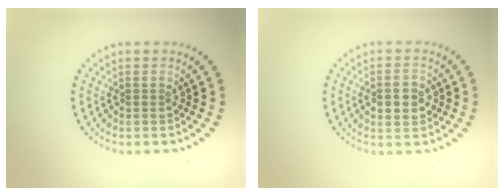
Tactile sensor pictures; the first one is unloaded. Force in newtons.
{"total": 3.0, "press": 3.0, "slide": 0.2}